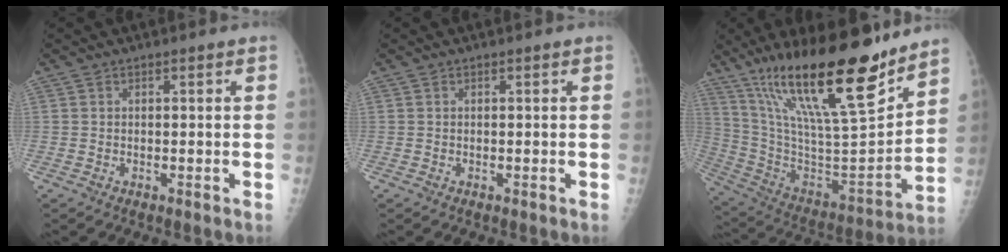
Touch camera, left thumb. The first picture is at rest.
{"total": 0.0}
{"total": 28.4, "force": [19.2, 6.2, 20.0], "torque": [-0.320, -0.082, 0.336]}